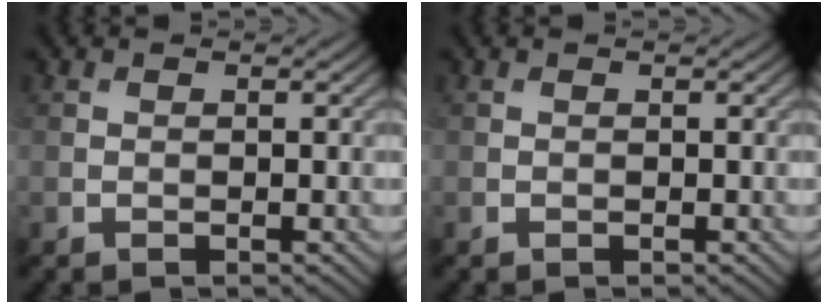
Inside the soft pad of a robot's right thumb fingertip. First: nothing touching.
{"total": 0.0}